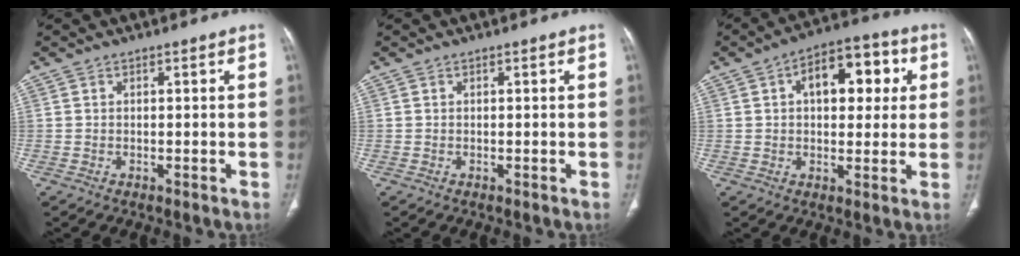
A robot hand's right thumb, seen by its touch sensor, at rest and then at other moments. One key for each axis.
{"total": 0.0}
{"total": 12.9, "fx": 3.4, "fy": 7.4, "fz": 10.0, "tx": -0.103, "ty": 0.019, "tz": 0.045}